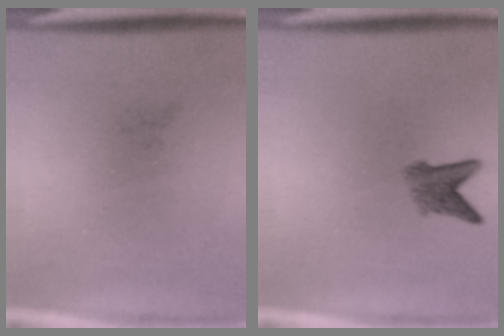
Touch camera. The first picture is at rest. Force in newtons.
{"total": 3.0}